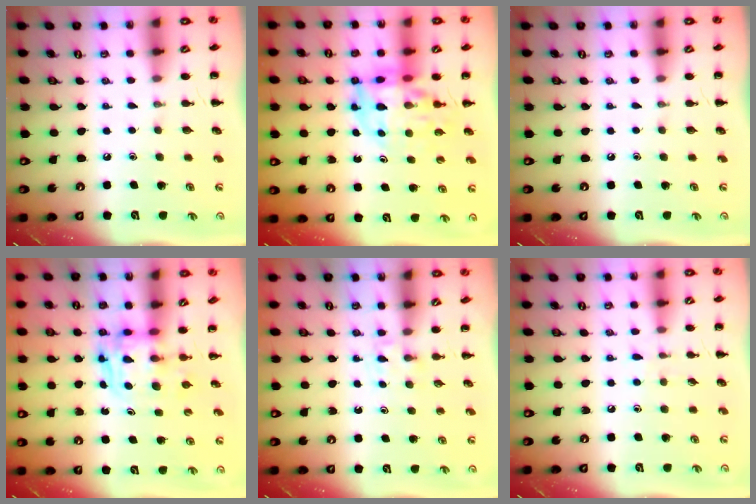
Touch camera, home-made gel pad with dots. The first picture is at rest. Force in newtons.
{"total": 11.4, "press": 10.8, "slide": 3.5}
{"total": 0.0}
{"total": 2.7, "press": 2.7, "slide": 0.2}
{"total": 2.2, "press": 2.0, "slide": 0.9}
{"total": 5.2, "press": 4.8, "slide": 2.2}